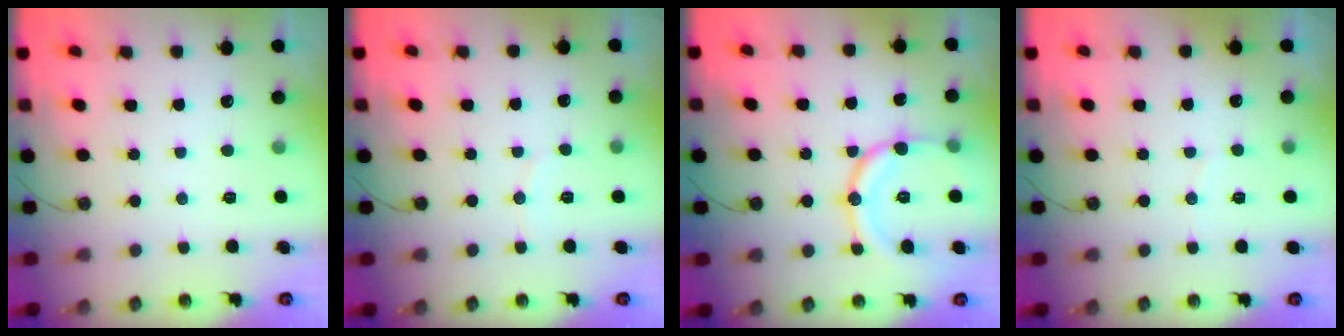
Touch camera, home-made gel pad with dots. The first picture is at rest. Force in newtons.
{"total": 2.5, "press": 2.5, "slide": 0.3}
{"total": 15.2, "press": 15.2, "slide": 1.3}
{"total": 1.8, "press": 1.5, "slide": 1.1}